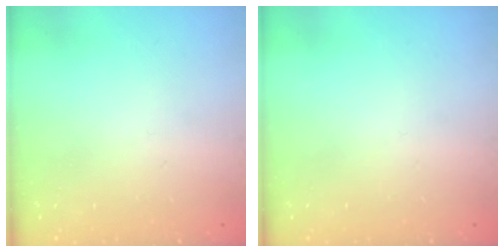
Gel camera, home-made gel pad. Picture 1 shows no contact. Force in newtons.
{"total": 0.0}